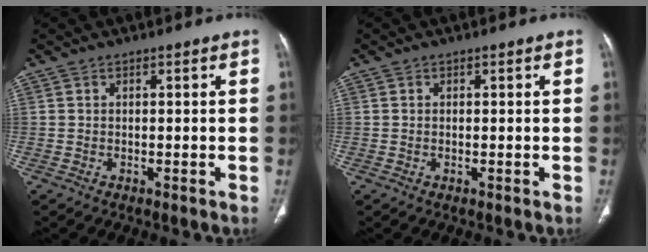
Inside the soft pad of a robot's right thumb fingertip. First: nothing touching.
{"total": 0.0}